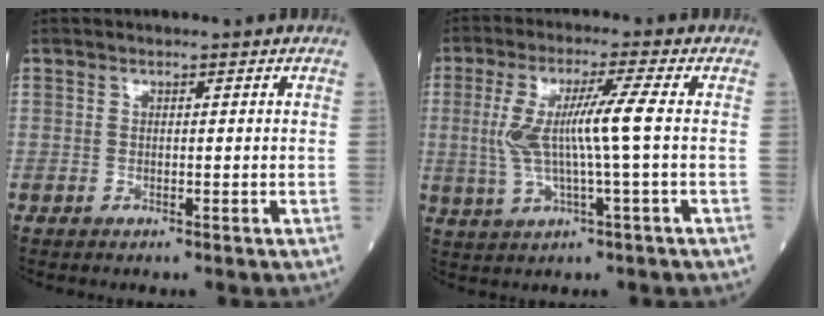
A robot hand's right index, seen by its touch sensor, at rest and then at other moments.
{"total": 8.5, "force": [0.4, -0.3, 8.5], "torque": [-0.182, 0.006, 0.009]}